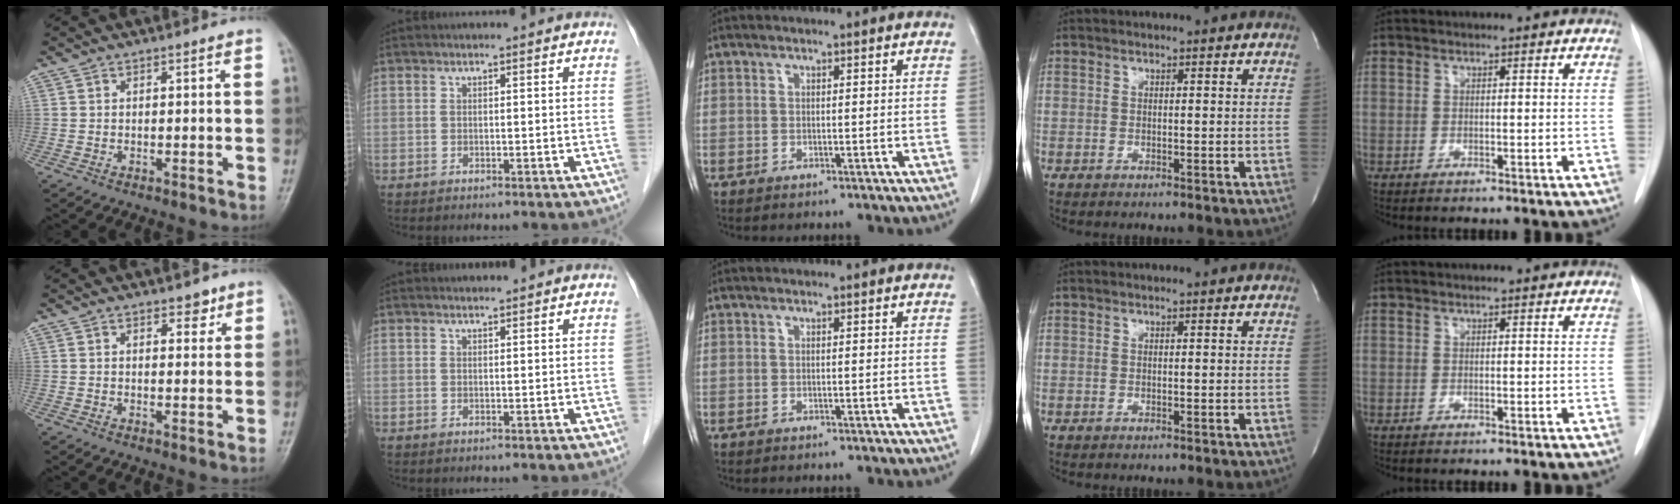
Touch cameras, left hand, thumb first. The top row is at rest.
{"thumb": {"total": 2.5, "force": [1.7, 1.3, 1.3], "torque": [-0.003, -0.009, 0.023]}, "index": {"total": 0.6, "force": [0.6, 0.0, 0.0], "torque": [-0.010, 0.001, 0.012]}}